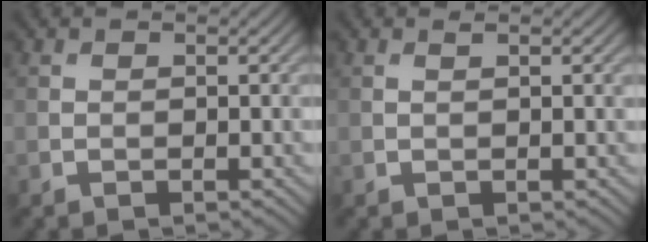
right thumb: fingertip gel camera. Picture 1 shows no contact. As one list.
[{"total": 1.1, "force": [0.5, 0.0, 1.0], "torque": [-0.018, 0.006, 0.008]}]